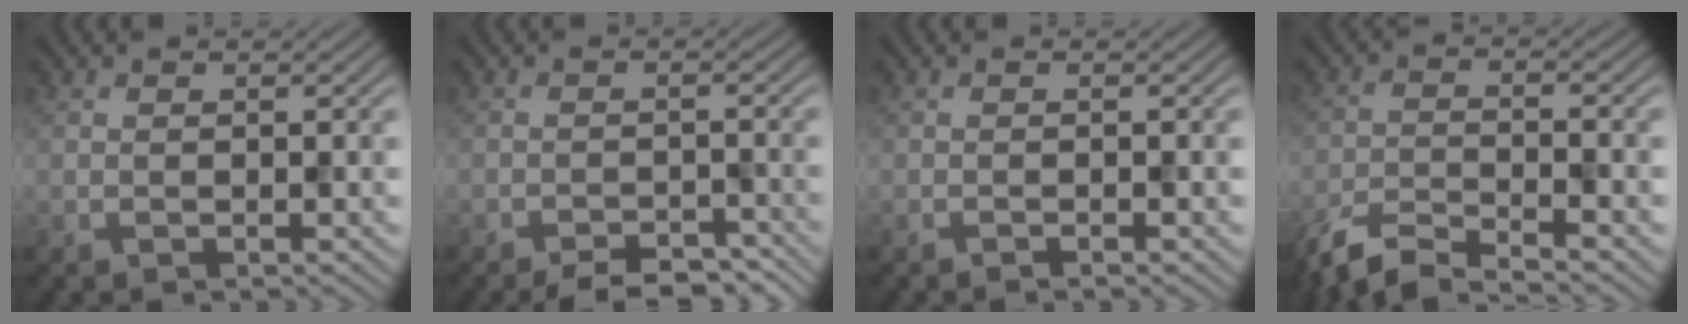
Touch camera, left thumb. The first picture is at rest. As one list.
[{"total": 5.5, "force": [-4.7, 1.4, 2.5], "torque": [-0.041, 0.000, -0.066]}, {"total": 0.7, "force": [-0.6, 0.0, 0.4], "torque": [-0.007, 0.001, -0.012]}, {"total": 7.0, "force": [-5.9, 1.3, 3.5], "torque": [-0.071, -0.010, -0.117]}]